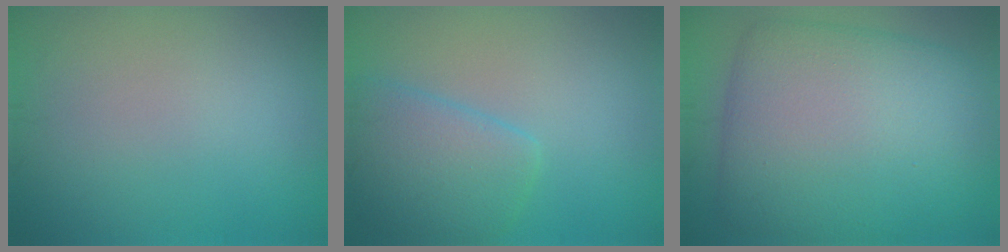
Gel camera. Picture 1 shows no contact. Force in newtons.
{"total": 4.4, "press": 4.4, "slide": 0.3}
{"total": 11.6, "press": 11.6, "slide": 0.3}